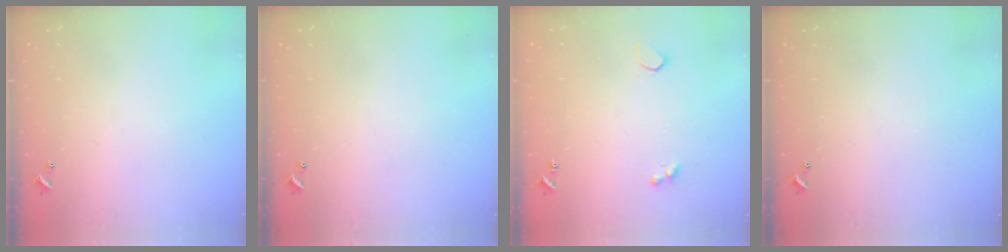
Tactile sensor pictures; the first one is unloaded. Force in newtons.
{"total": 0.0}
{"total": 2.6, "press": 2.2, "slide": 1.2}
{"total": 0.0}